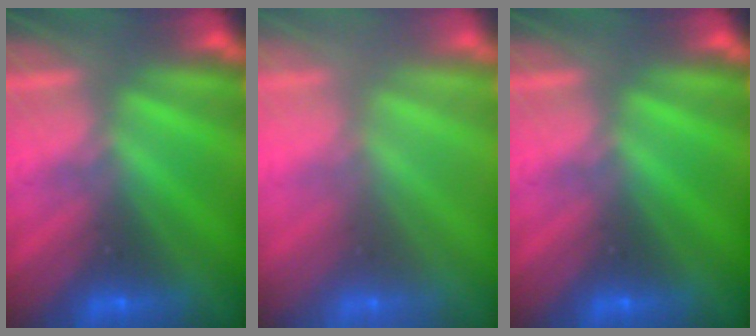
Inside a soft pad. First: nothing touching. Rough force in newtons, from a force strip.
{"total": 3.0}
{"total": 0.0}